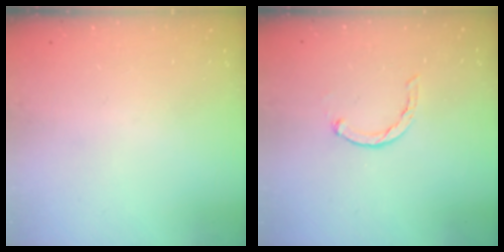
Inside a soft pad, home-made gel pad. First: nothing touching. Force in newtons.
{"total": 1.1, "press": 1.1, "slide": 0.2}